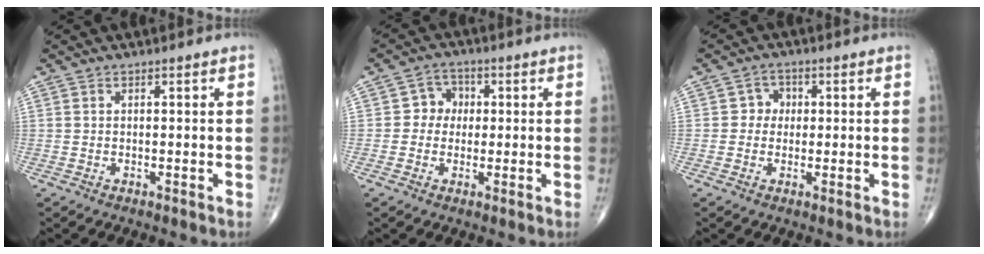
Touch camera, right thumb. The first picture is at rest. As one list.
[{"total": 4.5, "force": [0.2, 4.2, 1.8], "torque": [0.003, 0.011, -0.006]}, {"total": 3.1, "force": [0.2, 2.9, 1.1], "torque": [0.007, 0.009, -0.005]}]